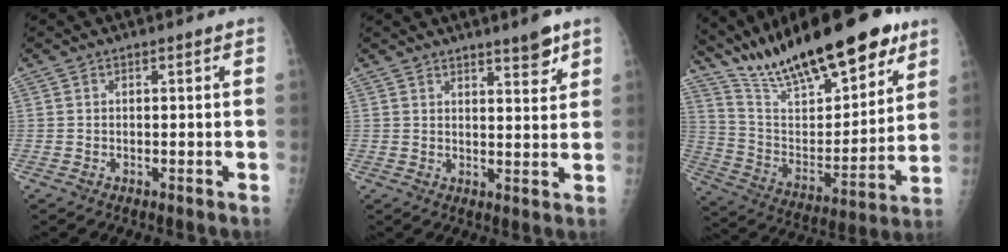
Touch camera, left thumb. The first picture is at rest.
{"total": 2.3, "force": [1.8, 0.4, 1.4], "torque": [-0.015, -0.012, 0.027]}
{"total": 27.2, "force": [19.6, 8.7, 16.7], "torque": [-0.239, -0.063, 0.330]}